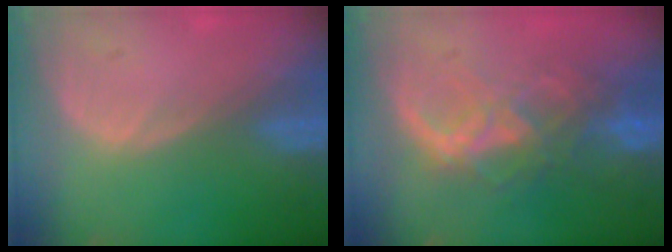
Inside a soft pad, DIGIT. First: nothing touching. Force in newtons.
{"total": 8.8, "press": 7.5, "slide": 4.7}